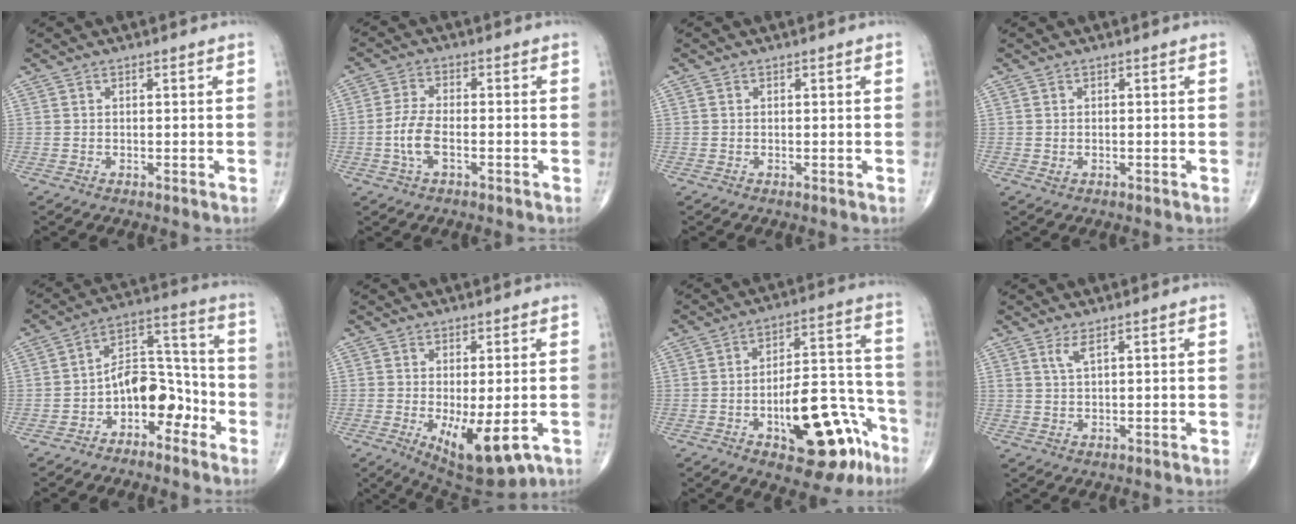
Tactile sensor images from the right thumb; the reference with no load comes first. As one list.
[{"total": 5.5, "force": [-1.7, 2.4, 4.6], "torque": [-0.103, 0.015, -0.034]}, {"total": 0.0}, {"total": 0.6, "force": [-0.2, 0.4, 0.4], "torque": [-0.010, 0.004, 0.001]}, {"total": 10.6, "force": [-4.9, 6.6, 6.7], "torque": [-0.069, 0.073, -0.089]}, {"total": 10.7, "force": [-3.3, 3.9, 9.4], "torque": [-0.139, -0.016, -0.034]}, {"total": 19.5, "force": [-8.8, 8.5, 15.1], "torque": [-0.169, 0.070, -0.110]}, {"total": 2.1, "force": [1.2, 0.3, 1.7], "torque": [-0.042, -0.006, 0.030]}]